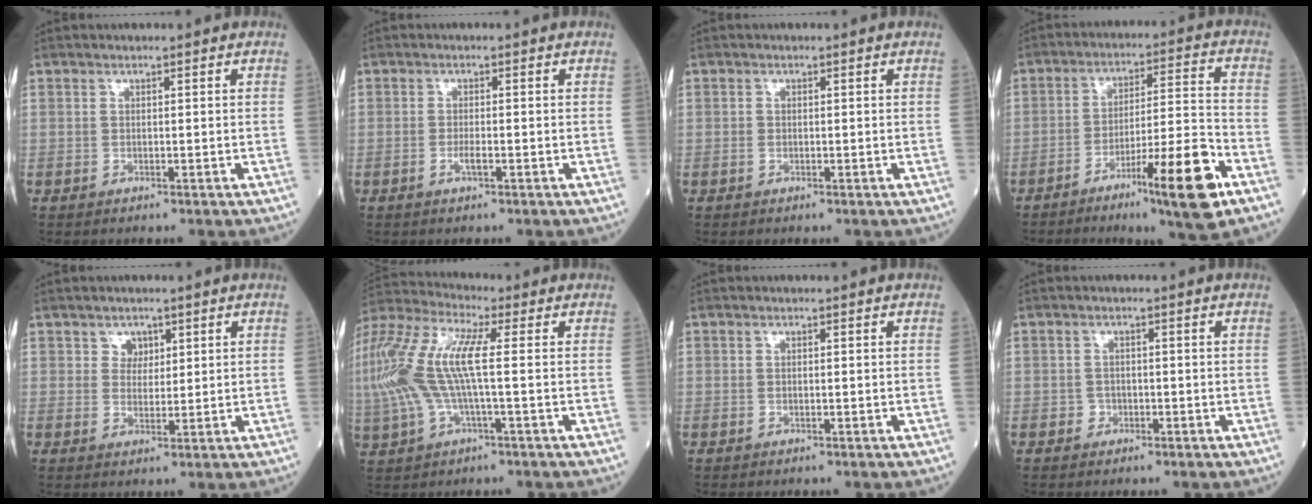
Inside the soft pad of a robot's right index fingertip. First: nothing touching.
{"total": 1.3, "force": [-0.6, 0.2, 1.2], "torque": [-0.025, 0.000, -0.011]}
{"total": 0.7, "force": [0.0, 0.5, 0.4], "torque": [-0.013, -0.001, 0.000]}
{"total": 13.5, "force": [-7.4, 0.4, 11.2], "torque": [-0.170, -0.005, -0.118]}
{"total": 2.4, "force": [1.4, 1.9, 0.7], "torque": [-0.005, -0.001, 0.021]}
{"total": 17.9, "force": [1.0, 5.4, 17.0], "torque": [-0.408, 0.022, 0.012]}
{"total": 0.0}
{"total": 1.2, "force": [-0.5, 1.1, 0.2], "torque": [0.005, 0.006, -0.010]}